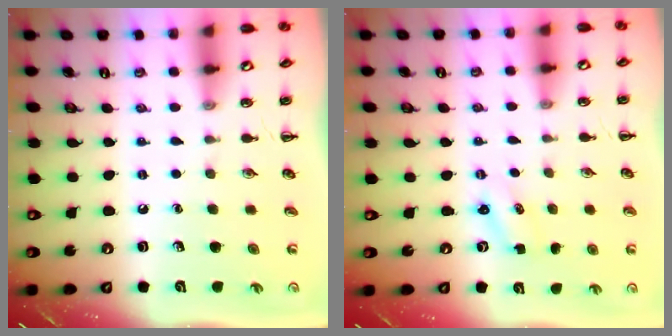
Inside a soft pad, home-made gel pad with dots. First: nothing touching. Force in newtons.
{"total": 1.6, "press": 1.5, "slide": 0.4}